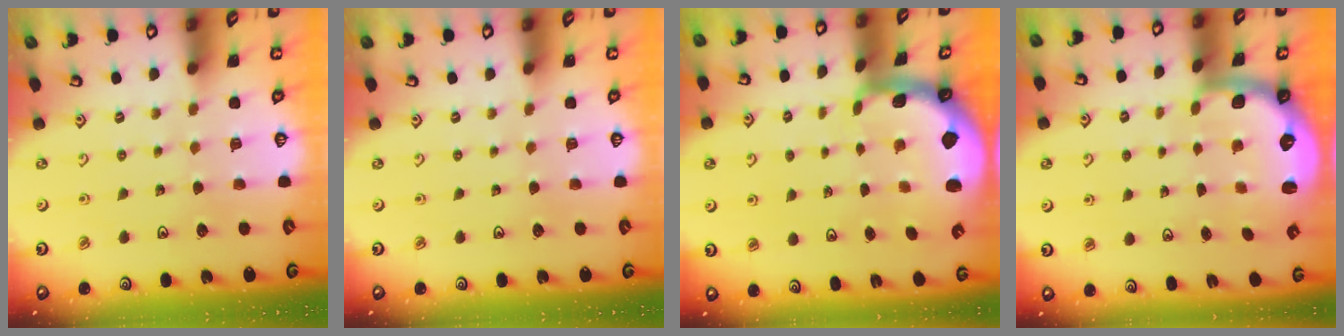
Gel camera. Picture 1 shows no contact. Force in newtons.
{"total": 0.0}
{"total": 1.9, "press": 1.9, "slide": 0.4}
{"total": 2.1, "press": 2.0, "slide": 0.8}